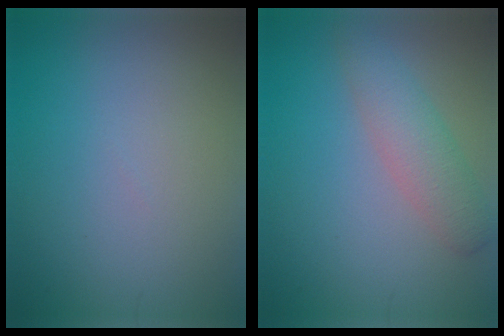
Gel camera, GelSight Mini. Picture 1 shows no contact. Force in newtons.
{"total": 3.4, "press": 3.3, "slide": 0.3}